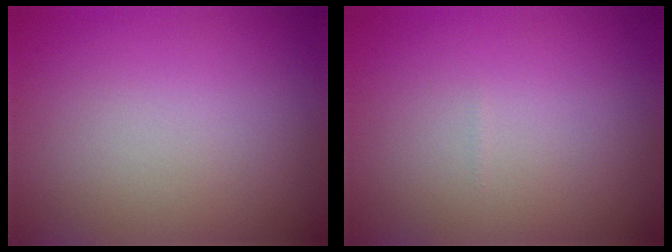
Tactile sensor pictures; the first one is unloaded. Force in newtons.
{"total": 0.0}